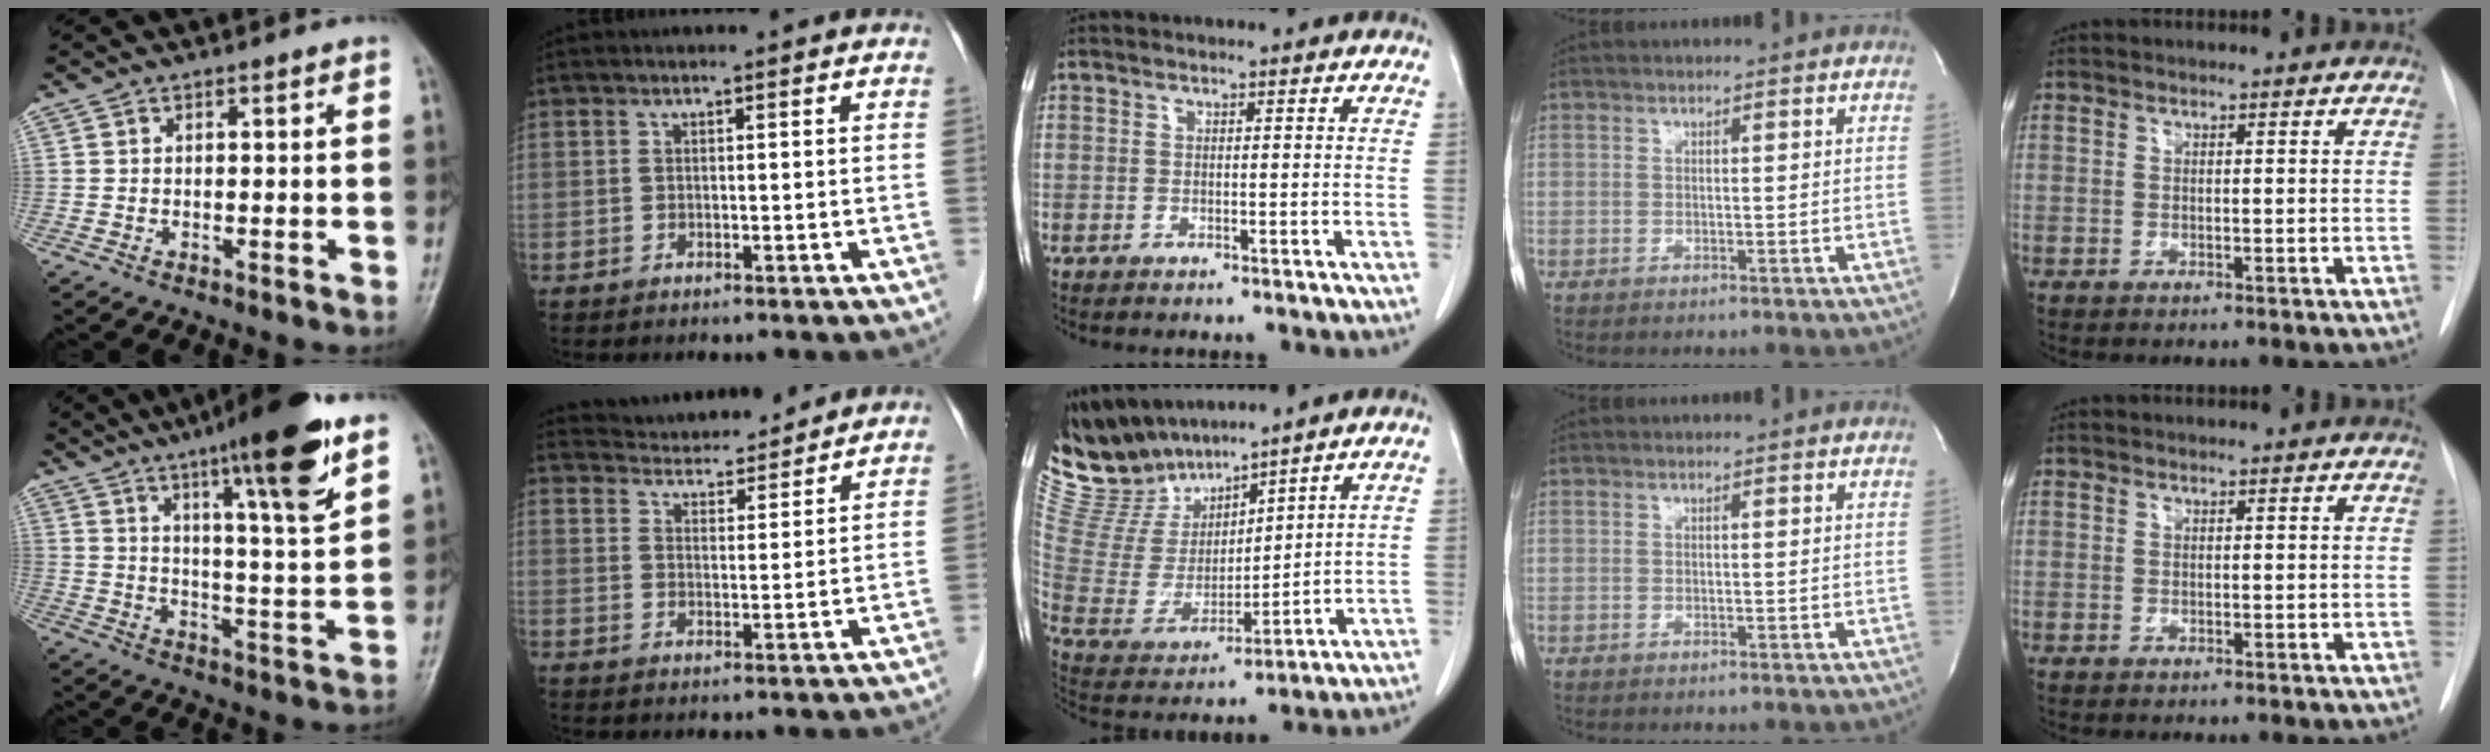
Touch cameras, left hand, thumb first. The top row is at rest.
{"thumb": {"total": 17.6, "force": [10.4, 2.1, 14.0], "torque": [-0.200, -0.049, 0.158]}, "index": {"total": 10.3, "force": [9.9, 1.7, 2.0], "torque": [-0.036, 0.014, 0.150]}, "middle": {"total": 13.8, "force": [13.0, 3.4, 3.2], "torque": [-0.090, 0.008, 0.275]}}